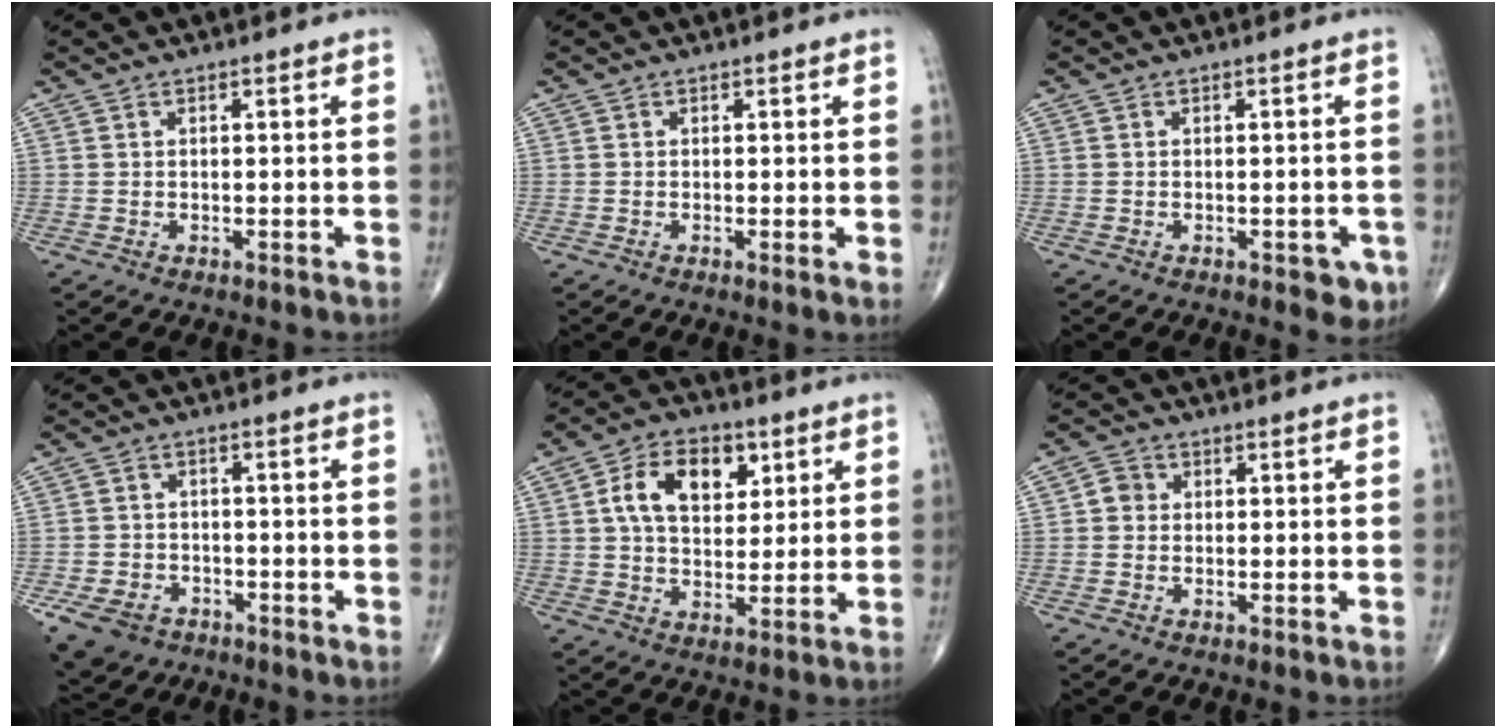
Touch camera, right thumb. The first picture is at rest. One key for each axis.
{"total": 0.9, "fx": 0.0, "fy": 0.1, "fz": 0.9, "tx": -0.019, "ty": -0.004, "tz": -0.003}
{"total": 3.8, "fx": -1.7, "fy": 1.9, "fz": 2.9, "tx": -0.014, "ty": 0.004, "tz": -0.017}
{"total": 10.2, "fx": -5.6, "fy": 7.4, "fz": 4.2, "tx": -0.094, "ty": 0.021, "tz": -0.087}
{"total": 12.3, "fx": 3.9, "fy": 7.9, "fz": 8.5, "tx": -0.116, "ty": -0.003, "tz": 0.064}
{"total": 2.6, "fx": 0.1, "fy": 2.4, "fz": 1.0, "tx": -0.004, "ty": 0.005, "tz": -0.005}